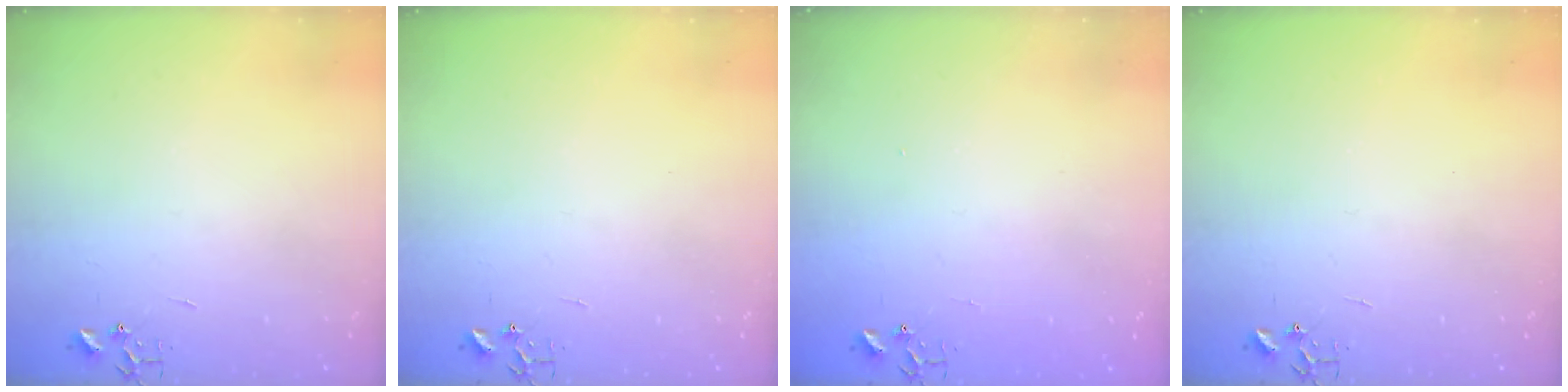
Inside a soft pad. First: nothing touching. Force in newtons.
{"total": 0.0}
{"total": 1.3, "press": 1.2, "slide": 0.1}
{"total": 0.0}